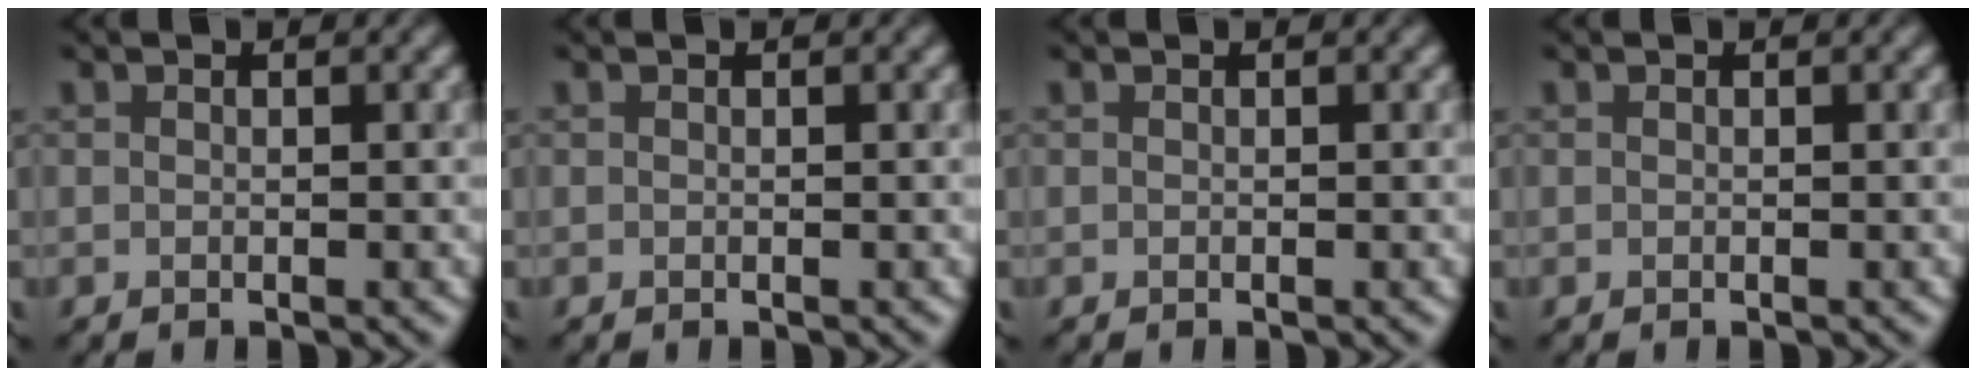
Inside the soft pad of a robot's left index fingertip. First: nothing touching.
{"total": 0.0}
{"total": 0.0}
{"total": 0.0}